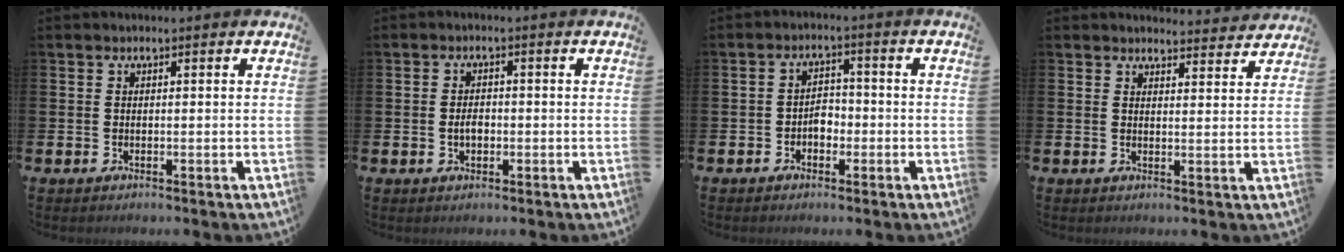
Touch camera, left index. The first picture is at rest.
{"total": 2.1, "force": [-0.3, 1.3, 1.6], "torque": [-0.020, 0.002, -0.009]}
{"total": 2.5, "force": [-1.2, 1.8, 1.3], "torque": [-0.023, 0.007, -0.028]}
{"total": 3.3, "force": [3.2, 0.4, -0.2], "torque": [0.007, -0.024, 0.057]}